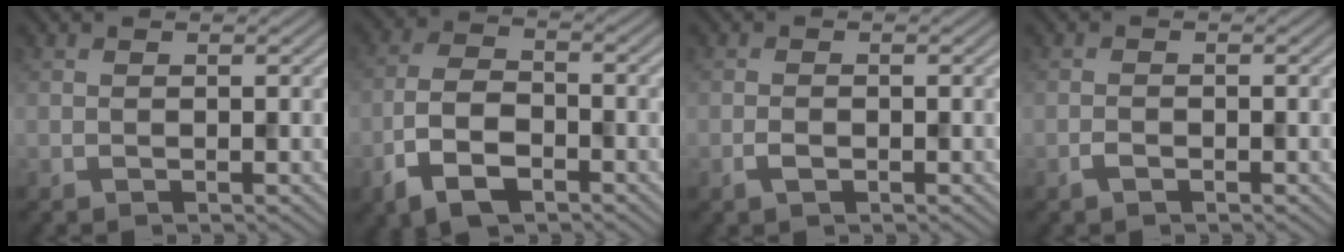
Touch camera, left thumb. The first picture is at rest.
{"total": 7.6, "force": [-4.1, 3.7, 5.2], "torque": [-0.111, -0.002, -0.089]}
{"total": 1.3, "force": [-0.7, 0.6, 1.0], "torque": [-0.019, 0.001, -0.014]}
{"total": 1.1, "force": [-0.8, 0.4, 0.6], "torque": [-0.012, 0.001, -0.016]}